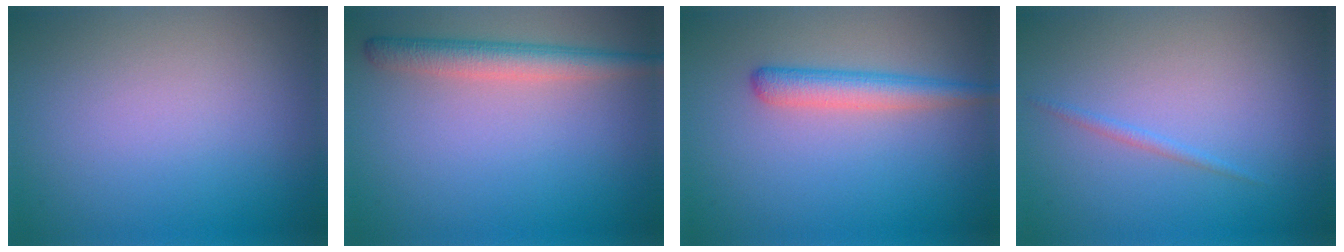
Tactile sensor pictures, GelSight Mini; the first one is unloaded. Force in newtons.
{"total": 3.4, "press": 3.4, "slide": 0.1}
{"total": 2.9, "press": 2.9, "slide": 0.1}
{"total": 0.7, "press": 0.7, "slide": 0.0}